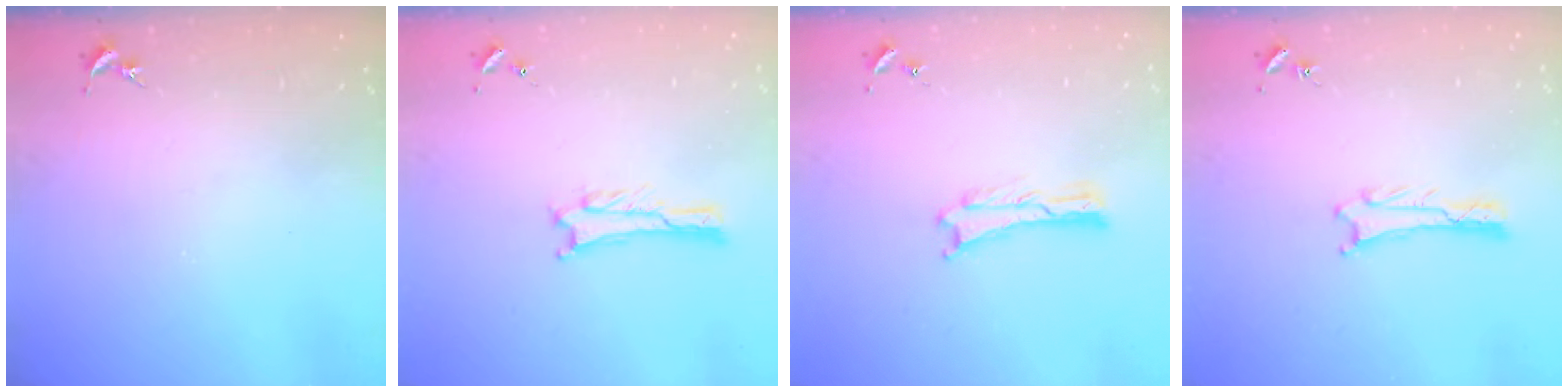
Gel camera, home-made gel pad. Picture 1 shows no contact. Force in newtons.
{"total": 1.0, "press": 1.0, "slide": 0.1}
{"total": 0.0}
{"total": 0.6, "press": 0.6, "slide": 0.1}